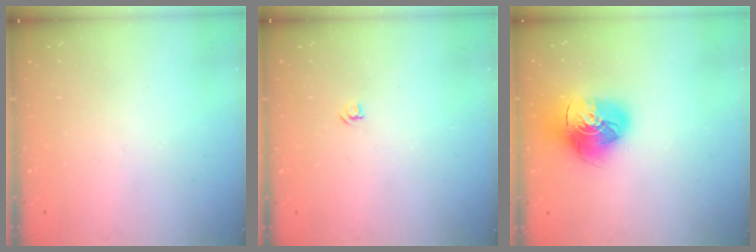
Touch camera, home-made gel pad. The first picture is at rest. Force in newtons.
{"total": 3.2, "press": 3.2, "slide": 0.3}
{"total": 15.7, "press": 15.6, "slide": 1.9}